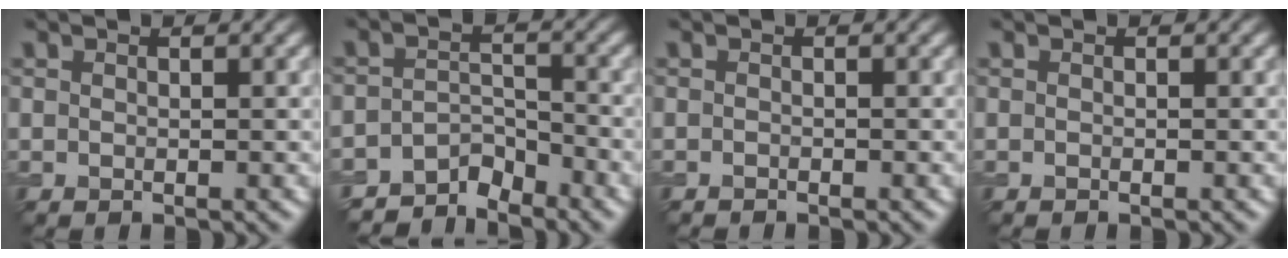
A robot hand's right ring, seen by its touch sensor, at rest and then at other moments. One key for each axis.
{"total": 4.1, "fx": -3.8, "fy": 1.5, "fz": 0.8, "tx": -0.004, "ty": 0.003, "tz": -0.071}
{"total": 0.5, "fx": -0.5, "fy": 0.1, "fz": 0.0, "tx": 0.002, "ty": -0.002, "tz": -0.010}
{"total": 0.0}